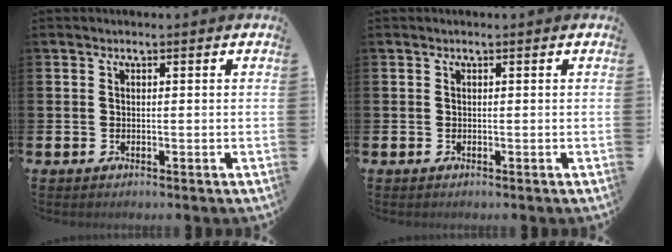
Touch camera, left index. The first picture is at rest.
{"total": 0.0}